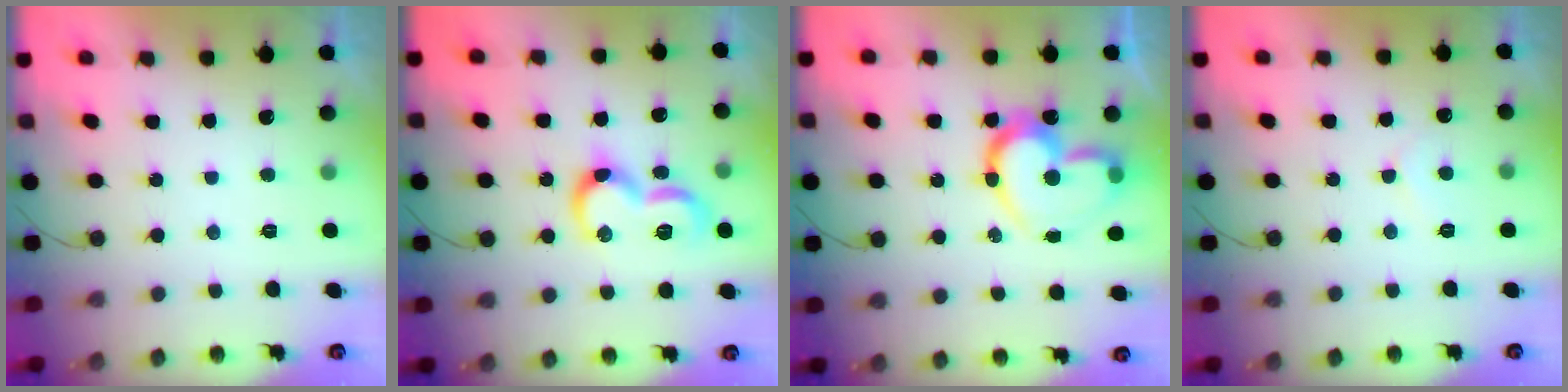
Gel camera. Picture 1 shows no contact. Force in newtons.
{"total": 12.4, "press": 12.4, "slide": 1.1}
{"total": 17.3, "press": 17.3, "slide": 1.3}
{"total": 4.6, "press": 4.6, "slide": 0.5}